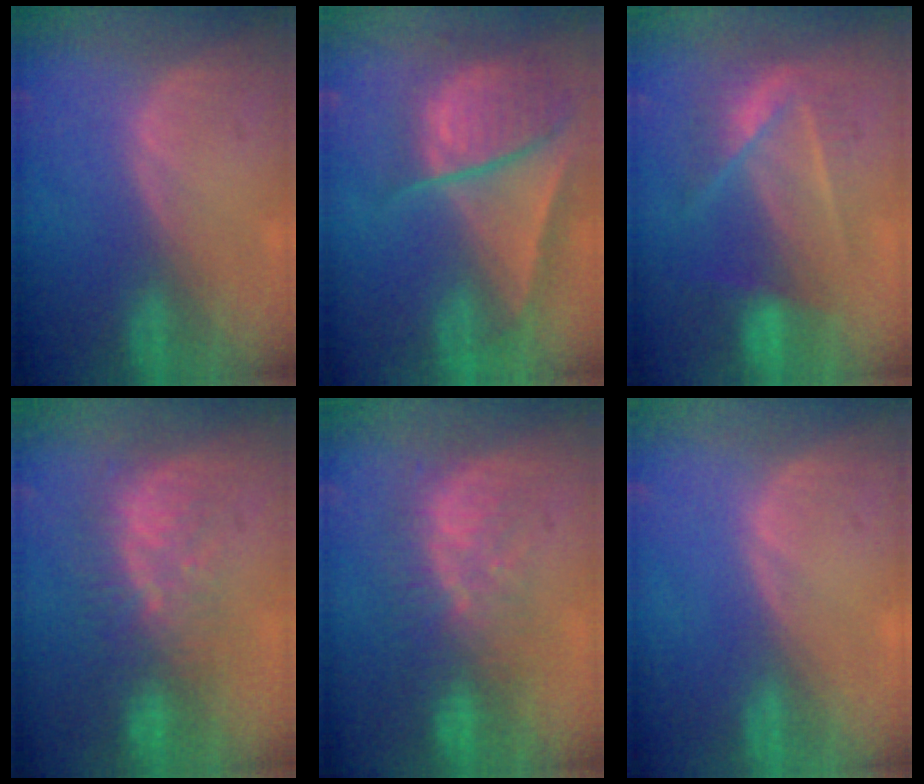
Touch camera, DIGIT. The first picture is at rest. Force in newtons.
{"total": 9.4, "press": 8.1, "slide": 4.7}
{"total": 7.3, "press": 6.4, "slide": 3.4}
{"total": 8.1, "press": 7.7, "slide": 2.7}
{"total": 8.3, "press": 7.7, "slide": 3.0}
{"total": 0.0}